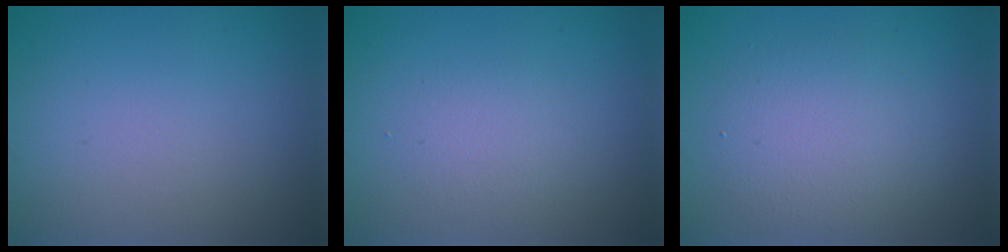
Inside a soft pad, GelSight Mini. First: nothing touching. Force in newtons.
{"total": 1.9, "press": 1.9, "slide": 0.0}
{"total": 4.4, "press": 4.4, "slide": 0.2}